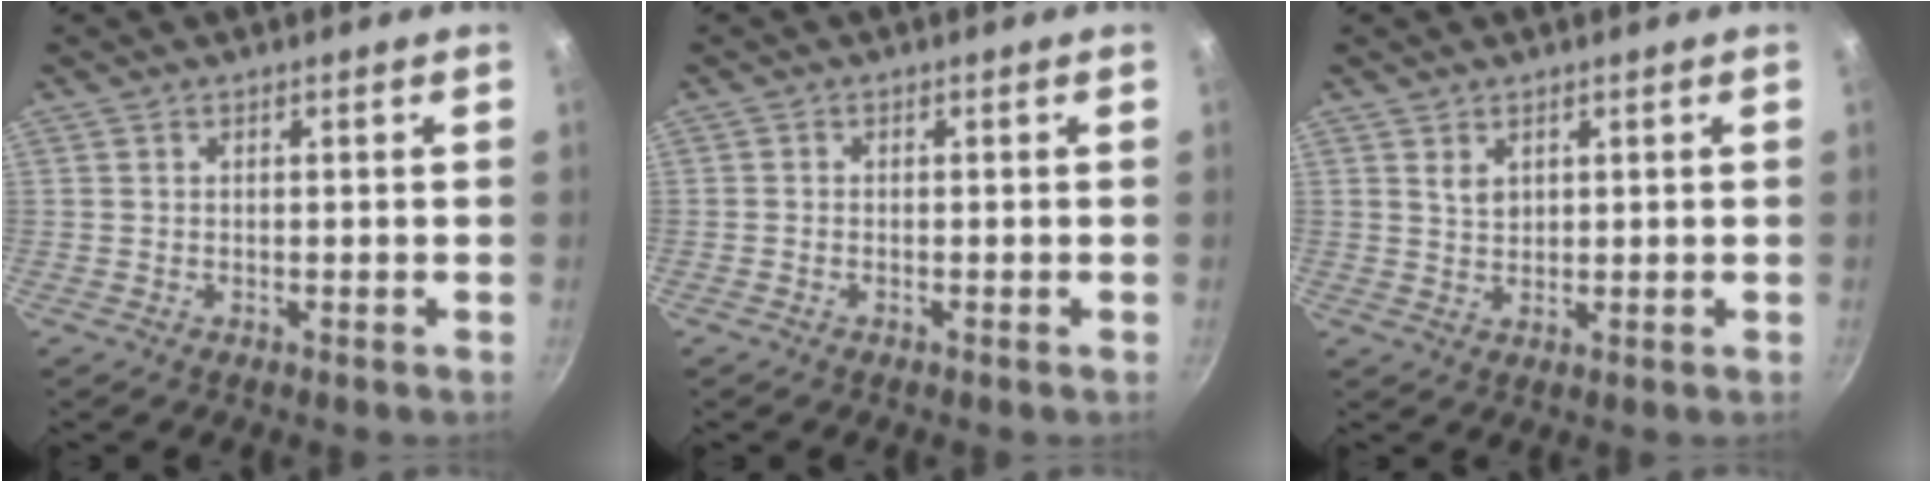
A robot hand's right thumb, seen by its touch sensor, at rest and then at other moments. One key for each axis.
{"total": 0.7, "fx": -0.5, "fy": 0.3, "fz": 0.4, "tx": -0.012, "ty": 0.004, "tz": -0.014}
{"total": 2.7, "fx": 1.2, "fy": 1.7, "fz": 1.6, "tx": -0.022, "ty": -0.007, "tz": 0.025}